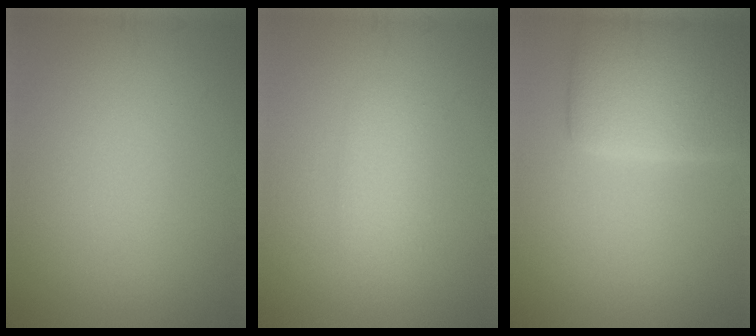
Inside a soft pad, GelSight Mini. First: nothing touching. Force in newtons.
{"total": 2.0, "press": 2.0, "slide": 0.1}
{"total": 7.3, "press": 7.3, "slide": 0.4}